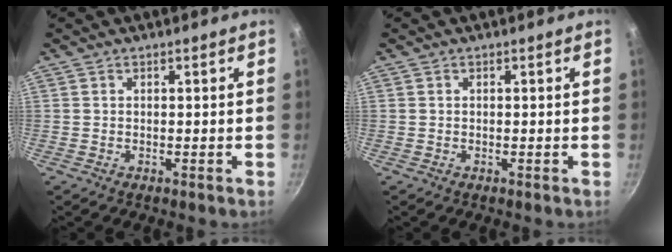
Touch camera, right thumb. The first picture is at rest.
{"total": 0.0}